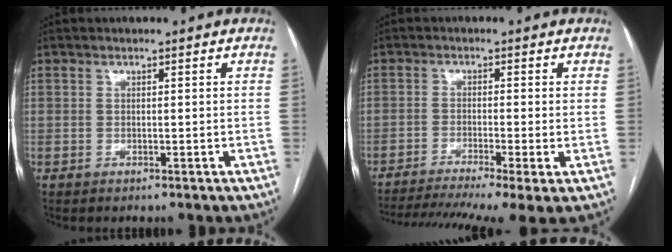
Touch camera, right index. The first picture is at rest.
{"total": 13.4, "force": [-9.5, 0.8, 9.5], "torque": [-0.148, -0.018, -0.148]}